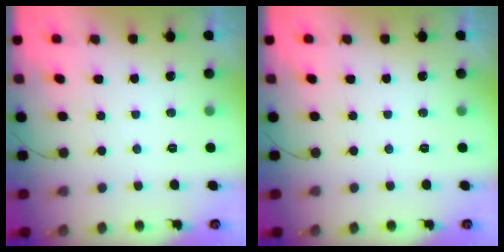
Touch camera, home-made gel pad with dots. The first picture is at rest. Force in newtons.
{"total": 0.0}